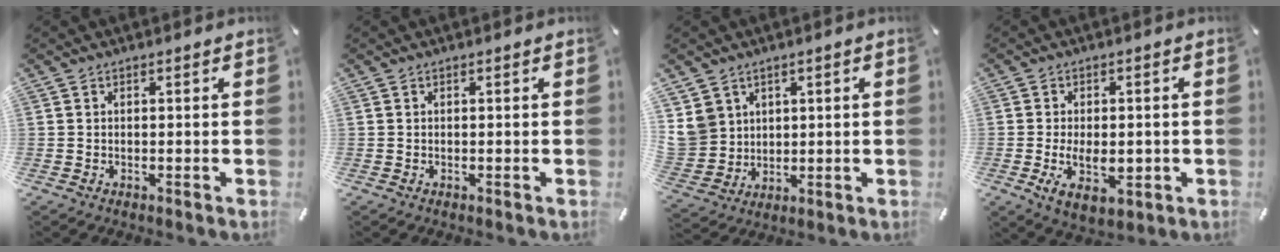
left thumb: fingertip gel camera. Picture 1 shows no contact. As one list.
[{"total": 0.0}, {"total": 8.3, "force": [3.7, 7.4, 0.7], "torque": [-0.042, -0.020, 0.075]}, {"total": 8.1, "force": [-1.6, 4.9, 6.2], "torque": [-0.109, -0.002, -0.025]}]